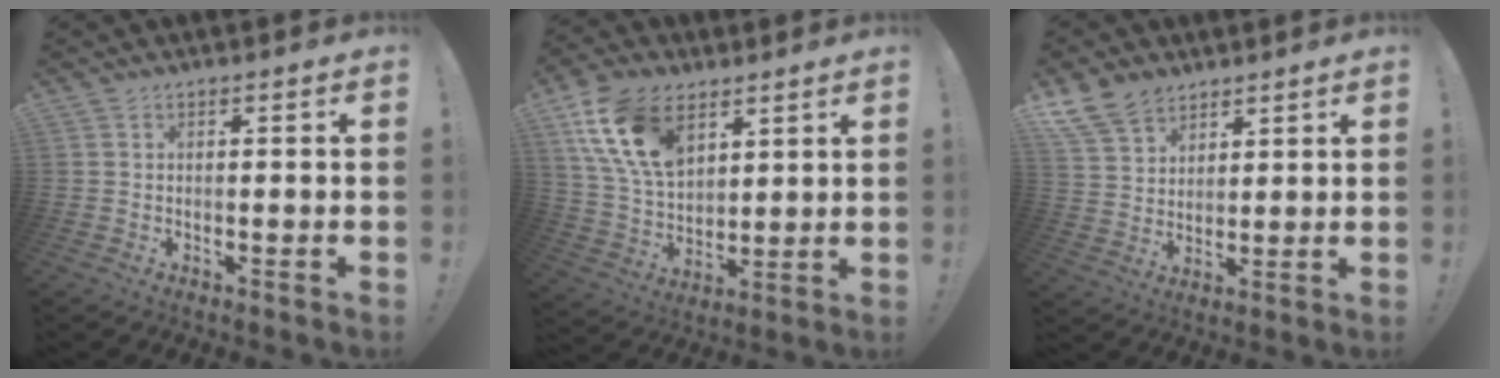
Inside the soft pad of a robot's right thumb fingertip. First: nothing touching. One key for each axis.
{"total": 18.3, "fx": 8.5, "fy": 11.5, "fz": 11.4, "tx": -0.232, "ty": -0.034, "tz": 0.162}
{"total": 10.9, "fx": 8.0, "fy": 6.7, "fz": 3.3, "tx": -0.067, "ty": -0.047, "tz": 0.159}